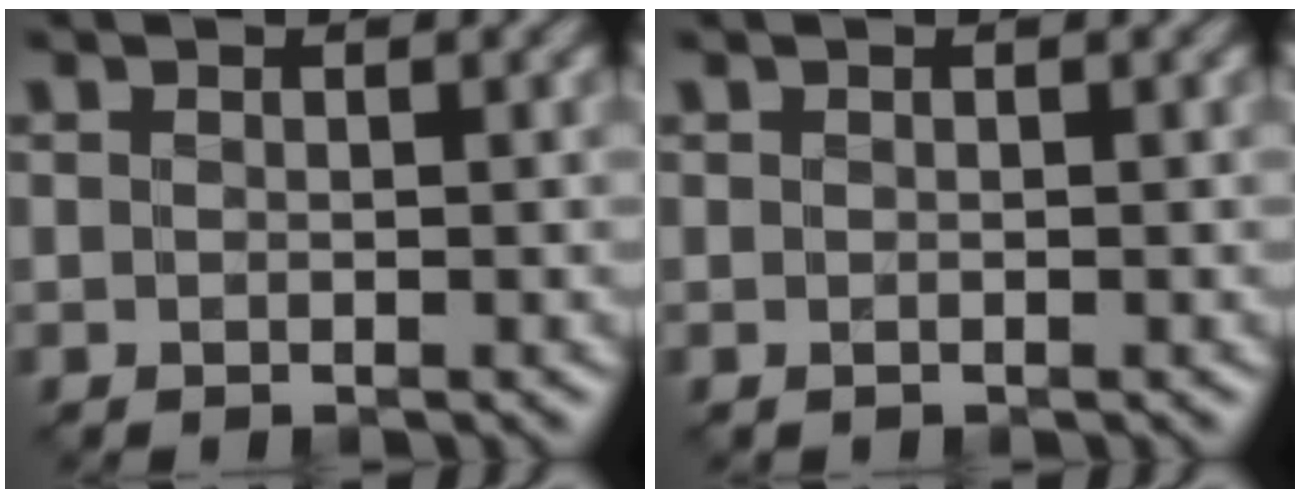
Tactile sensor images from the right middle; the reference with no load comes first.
{"total": 0.0}